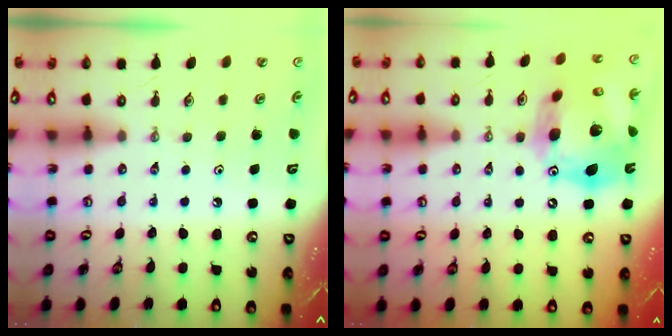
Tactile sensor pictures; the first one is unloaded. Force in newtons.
{"total": 22.0, "press": 21.8, "slide": 2.6}